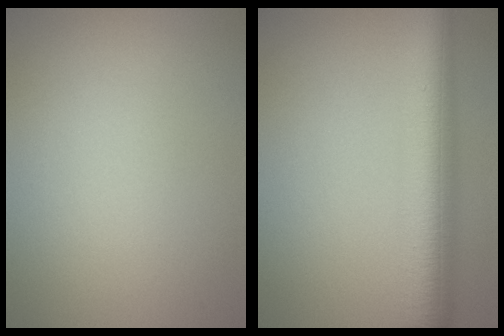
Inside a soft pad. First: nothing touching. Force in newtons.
{"total": 7.8, "press": 7.8, "slide": 0.1}